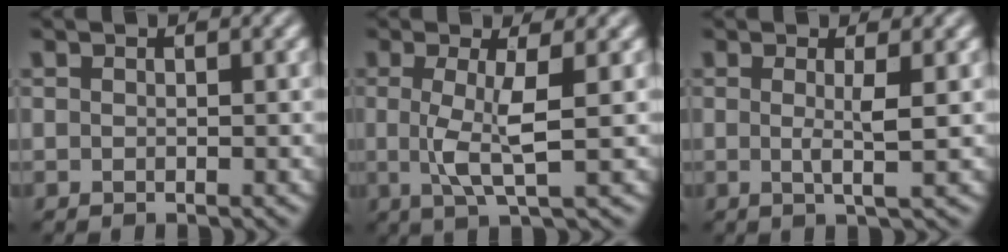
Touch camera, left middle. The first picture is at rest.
{"total": 4.0, "force": [0.1, 0.7, 3.9], "torque": [-0.077, -0.004, 0.001]}
{"total": 2.3, "force": [0.2, 0.3, 2.2], "torque": [-0.041, -0.004, -0.002]}